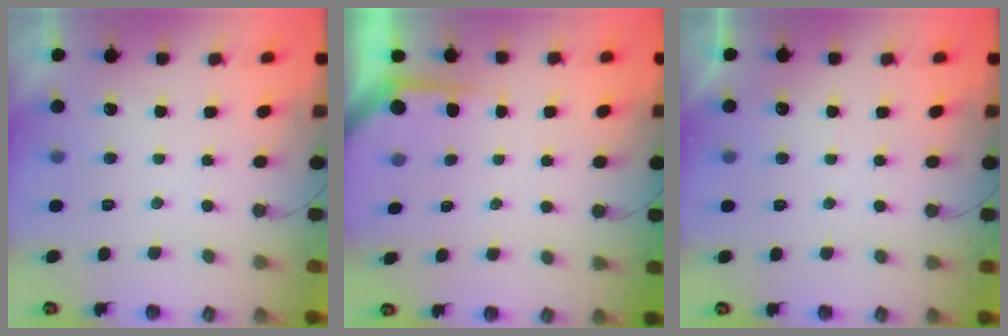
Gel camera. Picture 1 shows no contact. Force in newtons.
{"total": 2.0, "press": 2.0, "slide": 0.2}
{"total": 2.0, "press": 2.0, "slide": 0.4}